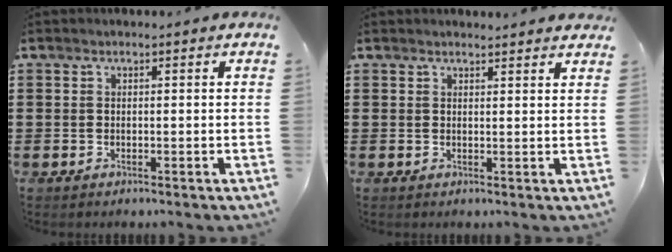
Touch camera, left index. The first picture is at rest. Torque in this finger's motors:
{"motor_torque": [0.00, 0.00, -0.02, -0.01]}